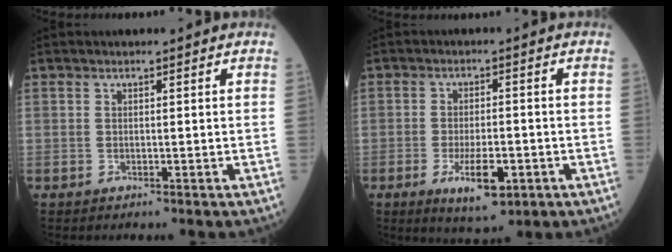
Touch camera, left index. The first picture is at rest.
{"total": 7.0, "force": [-2.9, 2.2, 5.9], "torque": [-0.107, -0.009, -0.039]}